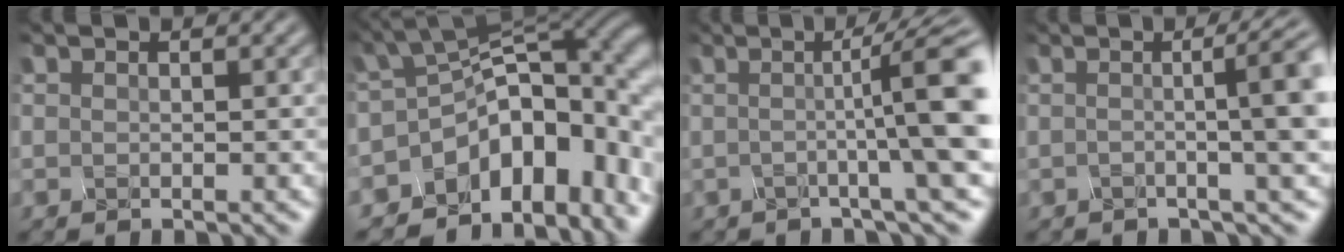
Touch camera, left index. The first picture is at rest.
{"total": 13.6, "force": [-6.5, 8.5, 8.3], "torque": [-0.100, -0.014, -0.101]}
{"total": 9.8, "force": [0.1, 1.4, 9.7], "torque": [-0.103, 0.015, -0.005]}
{"total": 8.8, "force": [0.4, 2.7, 8.4], "torque": [-0.059, 0.025, -0.014]}